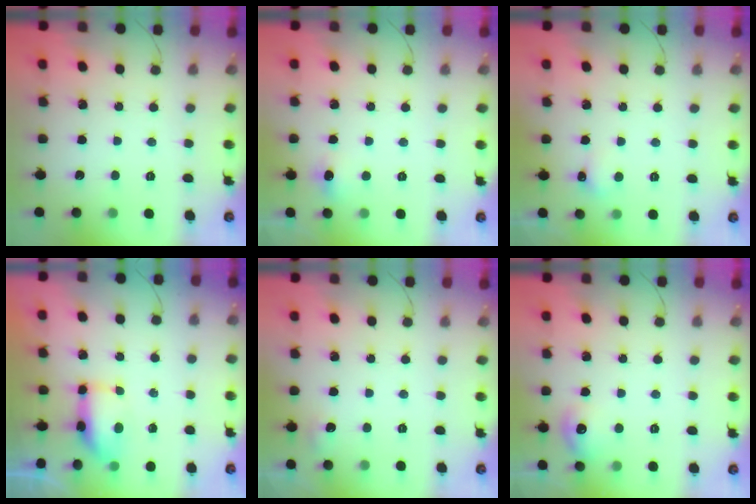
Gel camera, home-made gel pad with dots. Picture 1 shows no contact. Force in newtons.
{"total": 5.8, "press": 4.8, "slide": 3.1}
{"total": 3.8, "press": 3.7, "slide": 1.1}
{"total": 9.5, "press": 7.8, "slide": 5.3}
{"total": 4.2, "press": 4.0, "slide": 1.4}
{"total": 8.5, "press": 8.4, "slide": 1.5}